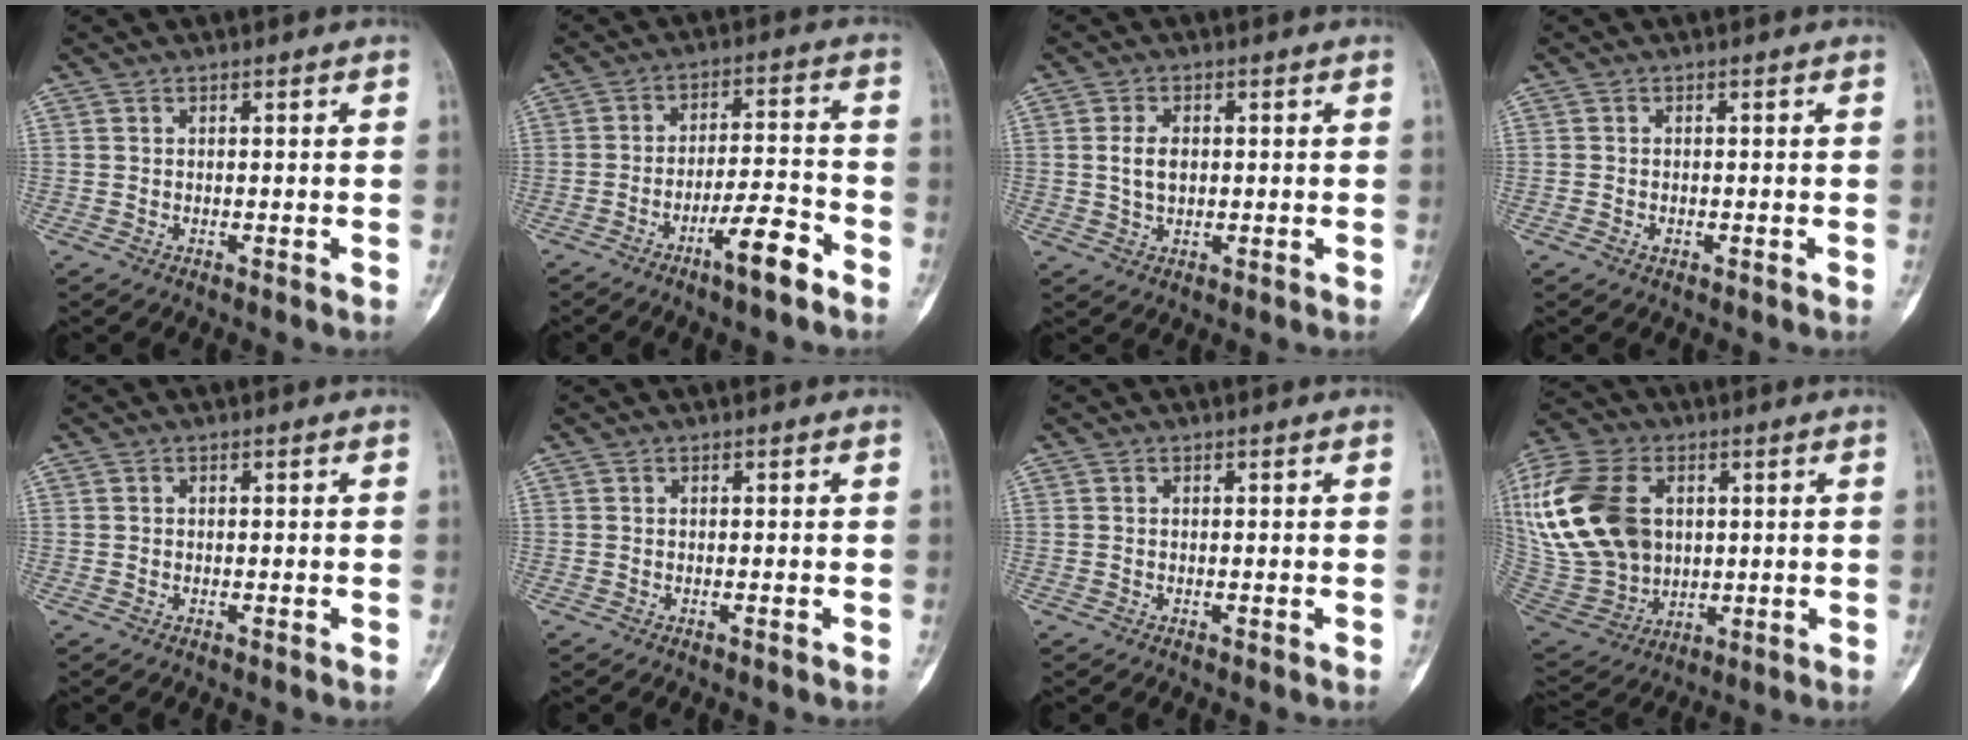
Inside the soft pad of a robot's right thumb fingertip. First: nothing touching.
{"total": 9.0, "force": [-5.4, 1.8, 6.9], "torque": [-0.115, 0.039, -0.088]}
{"total": 4.1, "force": [0.3, 2.6, 3.1], "torque": [-0.054, 0.001, 0.007]}
{"total": 0.8, "force": [-0.4, 0.6, 0.4], "torque": [-0.004, 0.005, -0.006]}
{"total": 0.0}
{"total": 0.0}
{"total": 0.0}
{"total": 26.9, "force": [5.1, 19.2, 18.1], "torque": [-0.402, 0.014, 0.111]}